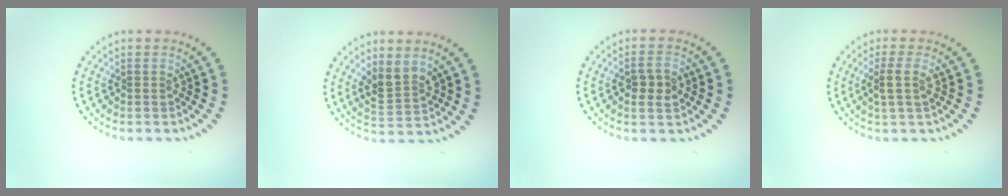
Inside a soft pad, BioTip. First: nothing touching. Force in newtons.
{"total": 2.7, "press": 2.5, "slide": 1.1}
{"total": 2.4, "press": 2.4, "slide": 0.4}
{"total": 2.0, "press": 1.6, "slide": 1.3}